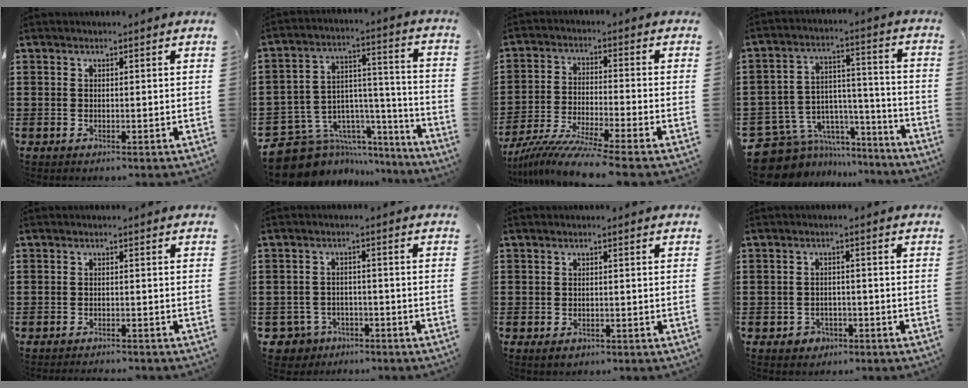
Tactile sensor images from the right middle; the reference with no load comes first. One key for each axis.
{"total": 10.2, "fx": -8.1, "fy": 5.8, "fz": 2.3, "tx": -0.075, "ty": 0.004, "tz": -0.150}
{"total": 7.7, "fx": -6.8, "fy": -0.5, "fz": 3.4, "tx": -0.074, "ty": -0.016, "tz": -0.134}
{"total": 8.8, "fx": -6.9, "fy": 5.2, "fz": 1.9, "tx": -0.063, "ty": 0.008, "tz": -0.128}
{"total": 1.3, "fx": -1.3, "fy": -0.1, "fz": 0.1, "tx": -0.006, "ty": 0.000, "tz": -0.025}
{"total": 3.2, "fx": -2.8, "fy": 1.6, "fz": 0.5, "tx": -0.041, "ty": -0.006, "tz": -0.065}
{"total": 0.8, "fx": -0.6, "fy": 0.4, "fz": 0.3, "tx": -0.009, "ty": -0.002, "tz": -0.011}
{"total": 1.9, "fx": -1.5, "fy": 1.2, "fz": 0.3, "tx": -0.012, "ty": 0.000, "tz": -0.033}